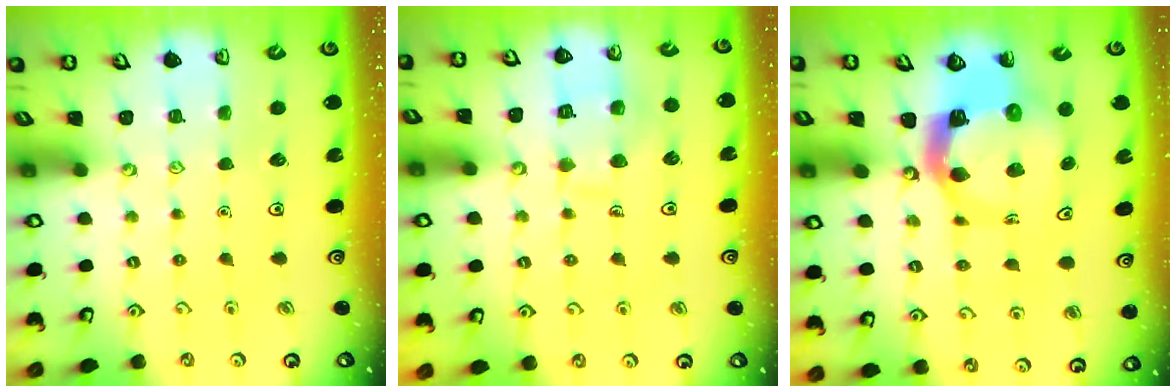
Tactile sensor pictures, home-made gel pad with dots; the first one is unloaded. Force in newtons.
{"total": 10.6, "press": 10.6, "slide": 0.9}
{"total": 8.2, "press": 8.2, "slide": 1.1}